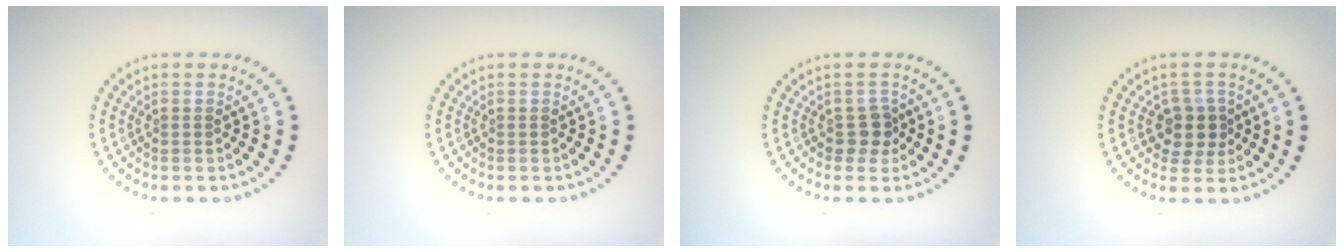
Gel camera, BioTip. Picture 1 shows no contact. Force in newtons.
{"total": 0.0}
{"total": 1.9, "press": 1.6, "slide": 1.0}
{"total": 2.5, "press": 2.3, "slide": 1.1}